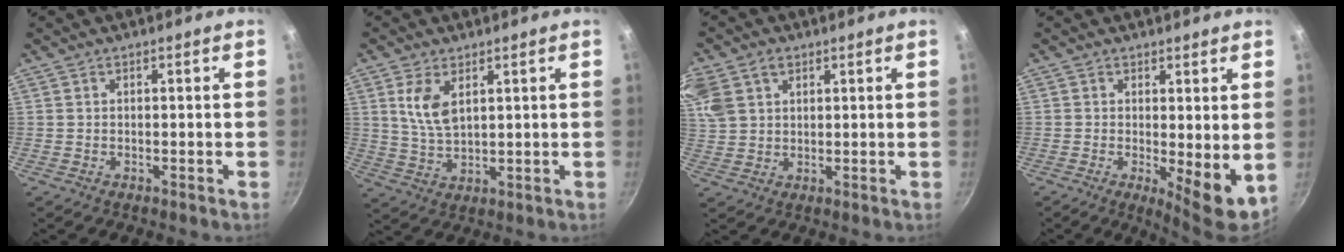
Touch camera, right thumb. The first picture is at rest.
{"total": 6.9, "force": [2.7, 3.5, 5.2], "torque": [-0.097, -0.019, 0.057]}
{"total": 14.3, "force": [6.1, 10.5, 7.5], "torque": [-0.181, 0.036, 0.125]}
{"total": 7.1, "force": [0.2, 2.2, 6.8], "torque": [-0.089, -0.022, 0.007]}